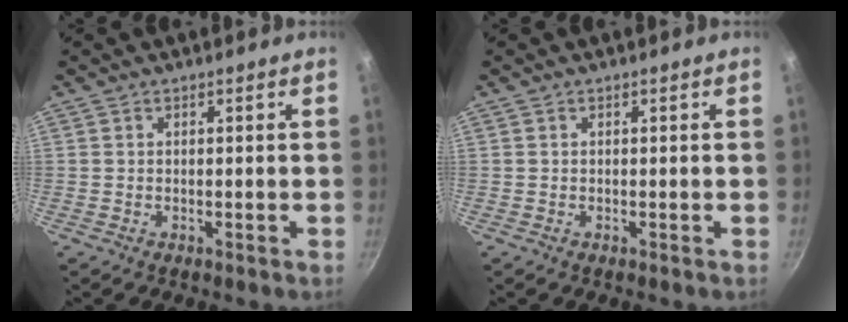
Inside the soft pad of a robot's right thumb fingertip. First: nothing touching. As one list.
[{"total": 0.0}]